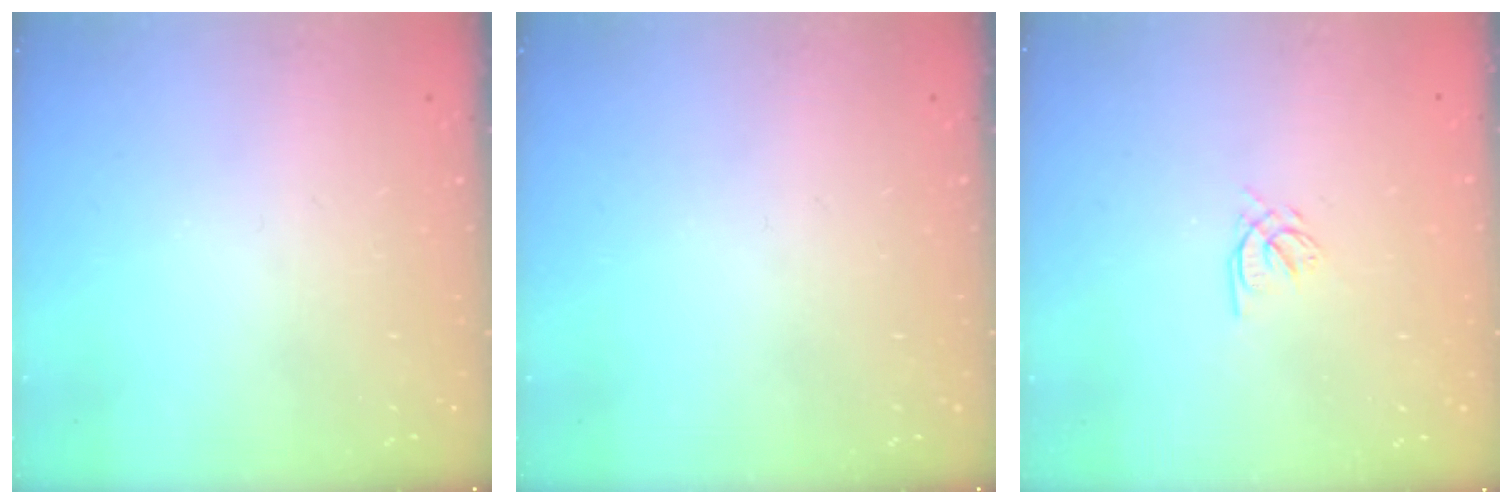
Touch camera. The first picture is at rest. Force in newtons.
{"total": 0.0}
{"total": 2.4, "press": 2.4, "slide": 0.3}